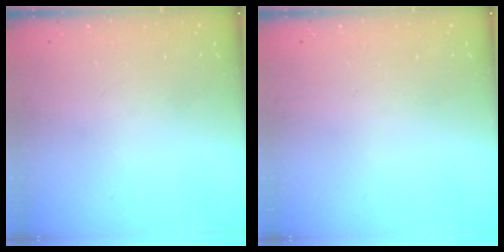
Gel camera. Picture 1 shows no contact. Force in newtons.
{"total": 0.0}